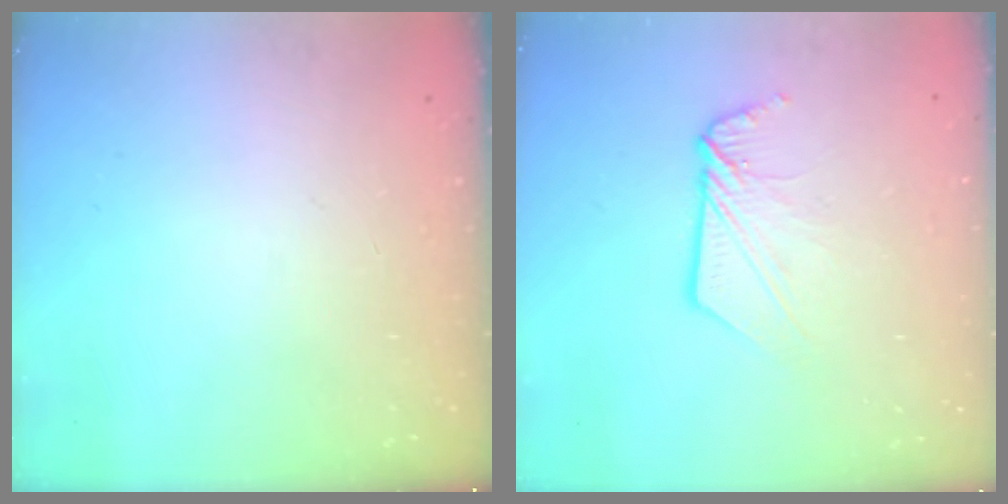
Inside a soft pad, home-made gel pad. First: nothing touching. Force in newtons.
{"total": 8.3, "press": 8.3, "slide": 0.3}